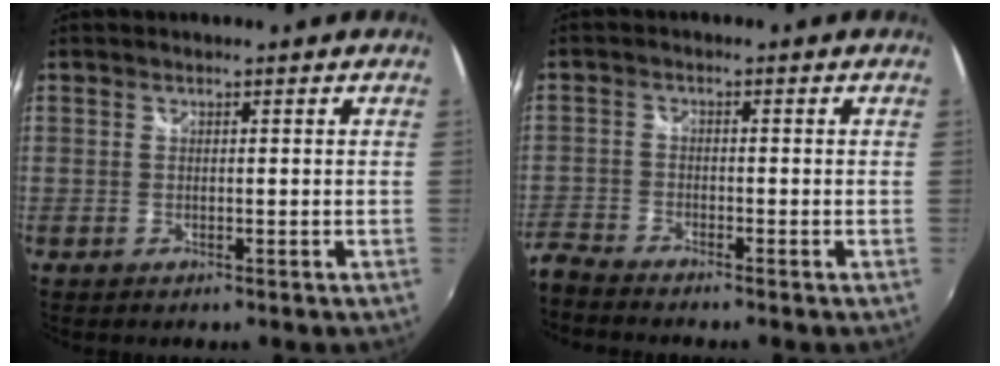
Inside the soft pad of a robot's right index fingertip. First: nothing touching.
{"total": 5.7, "force": [-5.6, 0.9, 0.9], "torque": [-0.039, -0.017, -0.117]}